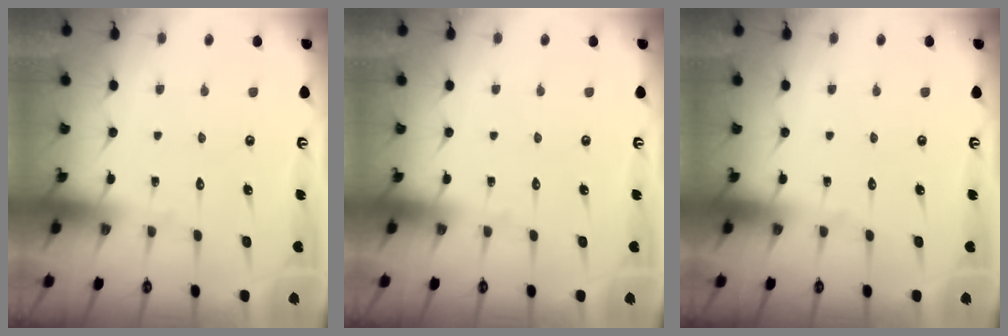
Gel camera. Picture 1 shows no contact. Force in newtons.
{"total": 0.0}
{"total": 0.0}